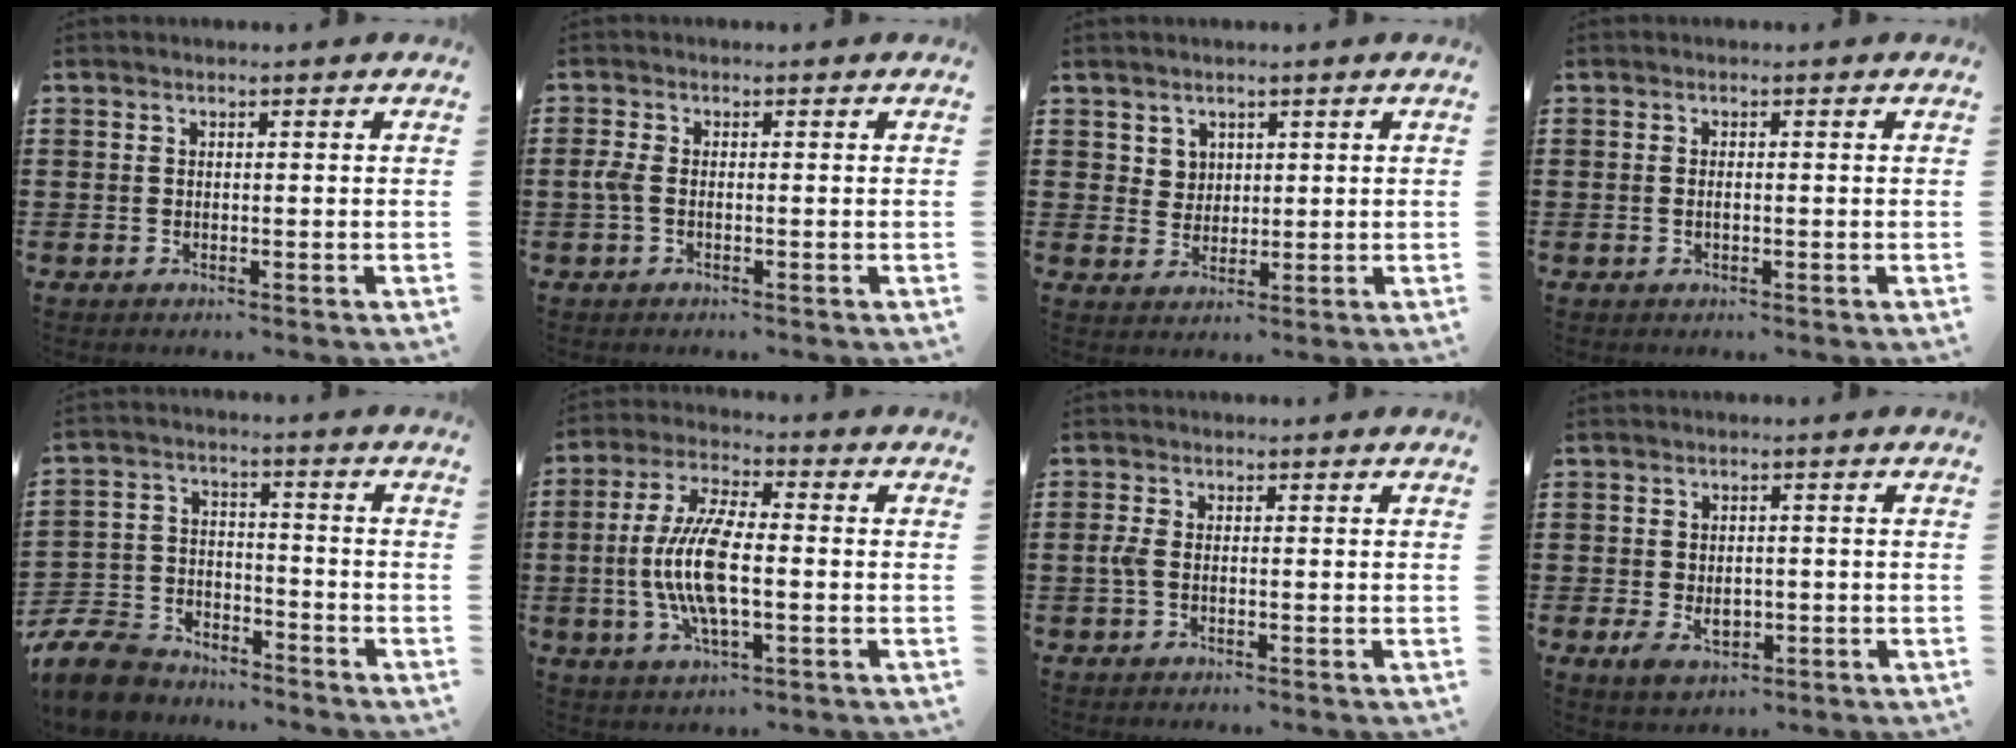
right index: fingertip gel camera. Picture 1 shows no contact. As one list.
[{"total": 2.1, "force": [-0.5, 0.9, 1.8], "torque": [-0.048, -0.005, -0.015]}, {"total": 2.8, "force": [1.7, 2.2, 0.5], "torque": [-0.019, 0.007, 0.033]}, {"total": 0.9, "force": [-0.1, 0.3, 0.8], "torque": [-0.017, -0.001, -0.002]}, {"total": 8.5, "force": [-7.9, 2.4, 2.0], "torque": [-0.061, 0.013, -0.157]}, {"total": 10.9, "force": [-1.4, 3.8, 10.1], "torque": [-0.227, -0.014, -0.031]}, {"total": 1.8, "force": [-0.4, 0.7, 1.6], "torque": [-0.045, -0.006, -0.012]}, {"total": 3.5, "force": [-0.6, 2.4, 2.6], "torque": [-0.033, -0.002, -0.015]}]